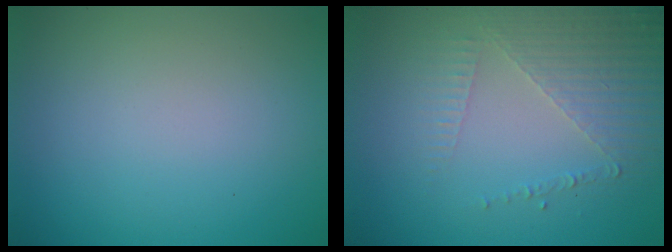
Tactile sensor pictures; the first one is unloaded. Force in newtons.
{"total": 5.1, "press": 3.1, "slide": 4.0}